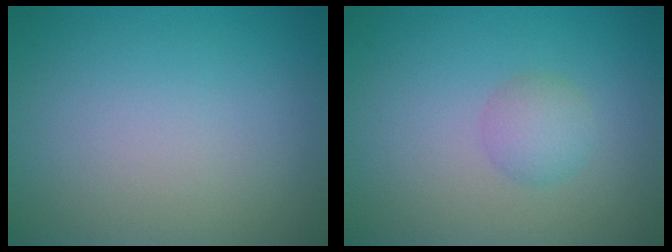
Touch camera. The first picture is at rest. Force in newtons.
{"total": 1.9, "press": 1.9, "slide": 0.0}